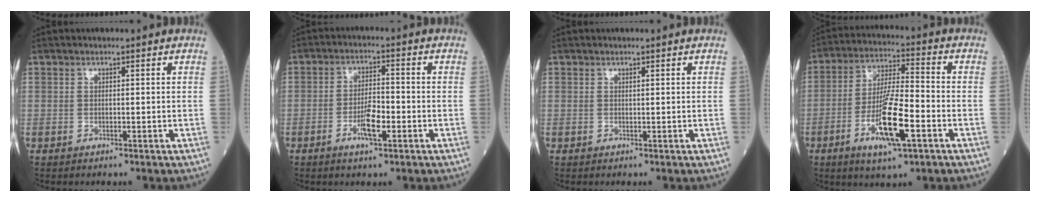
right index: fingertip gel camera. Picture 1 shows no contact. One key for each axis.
{"total": 5.0, "fx": -2.0, "fy": 1.1, "fz": 4.4, "tx": -0.086, "ty": 0.001, "tz": -0.034}
{"total": 0.0}
{"total": 11.9, "fx": -4.5, "fy": 1.8, "fz": 10.9, "tx": -0.206, "ty": -0.009, "tz": -0.078}